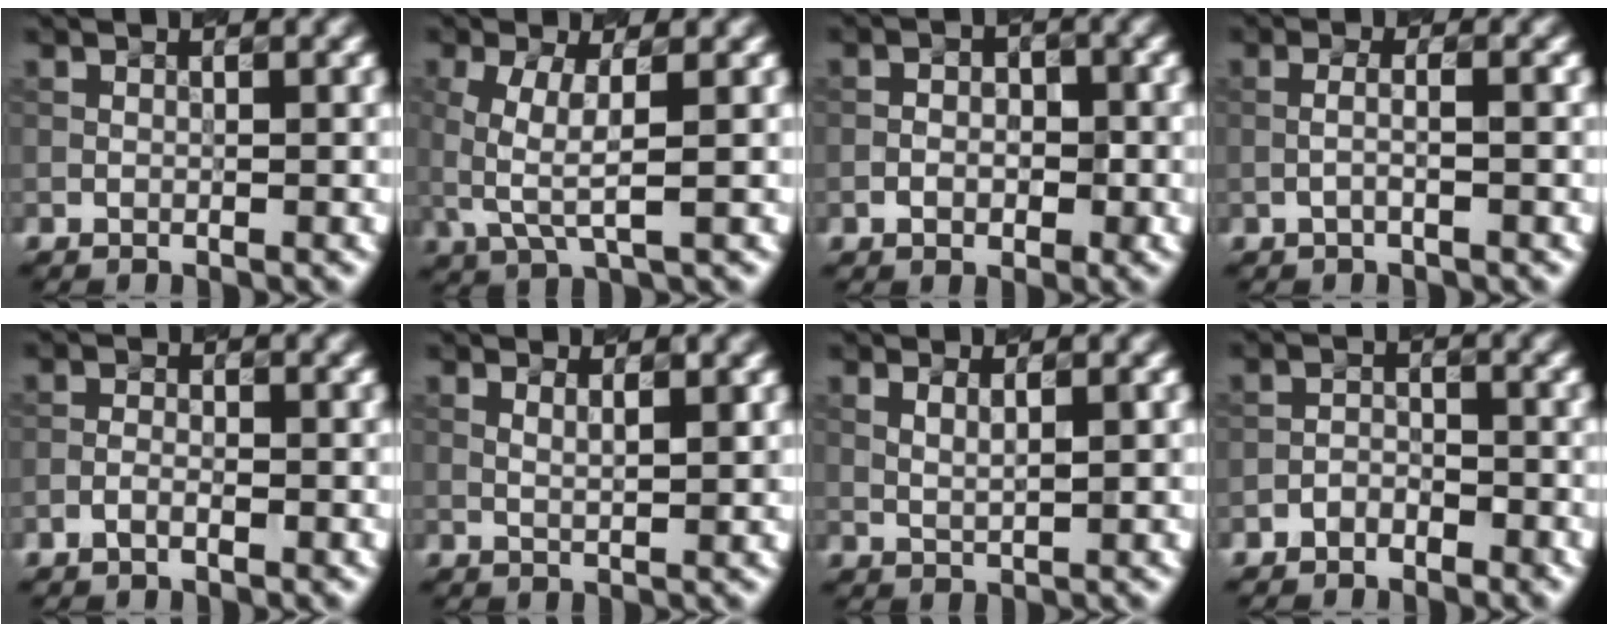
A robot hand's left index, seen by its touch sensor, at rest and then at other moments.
{"total": 3.3, "force": [0.2, 1.0, 3.1], "torque": [-0.089, 0.003, 0.010]}
{"total": 1.8, "force": [-0.8, 1.2, 1.2], "torque": [-0.010, 0.009, -0.010]}
{"total": 1.2, "force": [-0.5, 0.0, 1.0], "torque": [-0.026, 0.010, -0.008]}
{"total": 1.0, "force": [-0.9, 0.2, 0.3], "torque": [-0.017, 0.005, -0.012]}
{"total": 1.5, "force": [0.9, 0.3, 1.1], "torque": [-0.018, 0.005, 0.020]}
{"total": 1.0, "force": [0.7, 0.2, 0.7], "torque": [-0.017, 0.005, 0.019]}
{"total": 1.4, "force": [-1.3, 0.5, 0.1], "torque": [-0.008, 0.009, -0.018]}